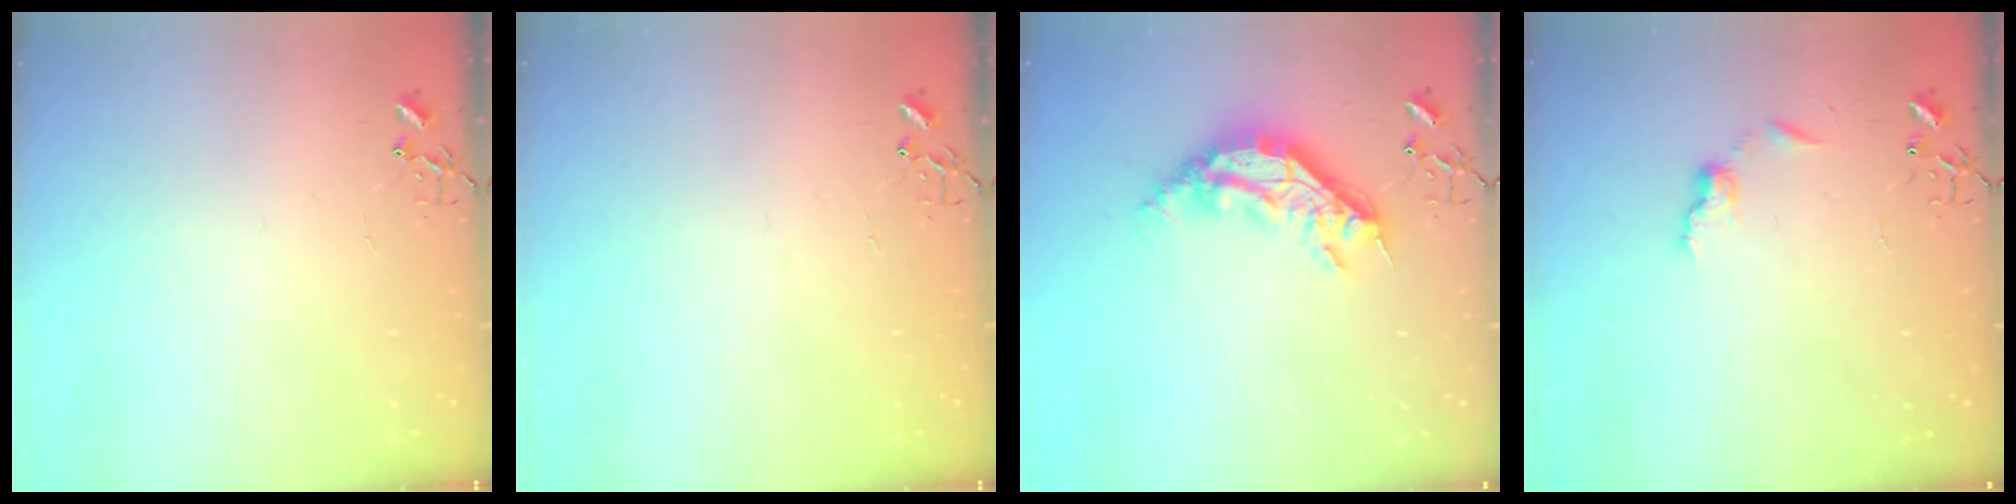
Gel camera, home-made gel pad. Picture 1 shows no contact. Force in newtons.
{"total": 0.0}
{"total": 17.2, "press": 17.2, "slide": 0.3}
{"total": 7.5, "press": 7.4, "slide": 0.8}